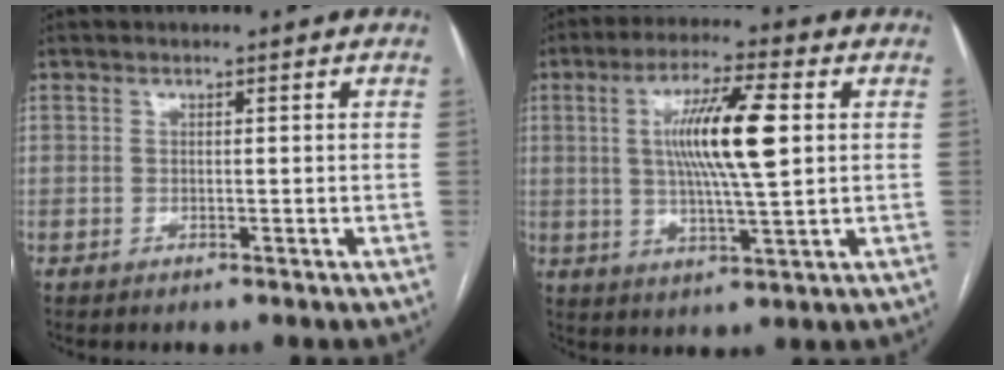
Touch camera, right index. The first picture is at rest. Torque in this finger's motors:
{"motor_torque": [0.71, 0.11, 0.36, 0.21]}